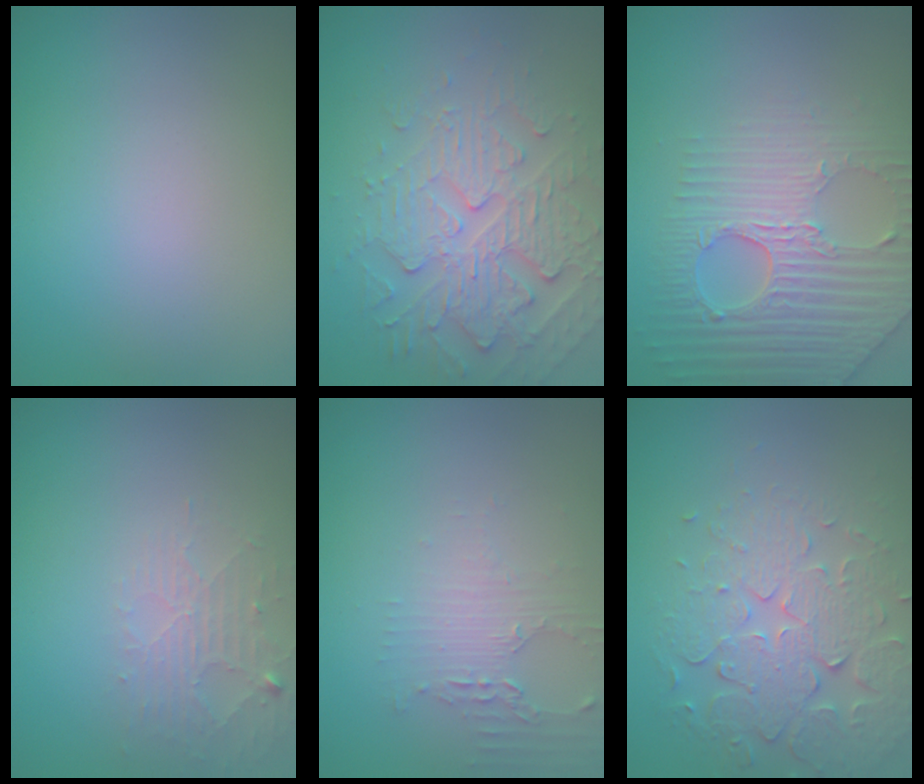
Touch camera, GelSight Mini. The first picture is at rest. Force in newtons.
{"total": 4.8, "press": 4.2, "slide": 2.4}
{"total": 5.4, "press": 4.8, "slide": 2.4}
{"total": 2.2, "press": 2.2, "slide": 0.5}
{"total": 1.8, "press": 1.8, "slide": 0.4}
{"total": 5.2, "press": 4.4, "slide": 2.7}